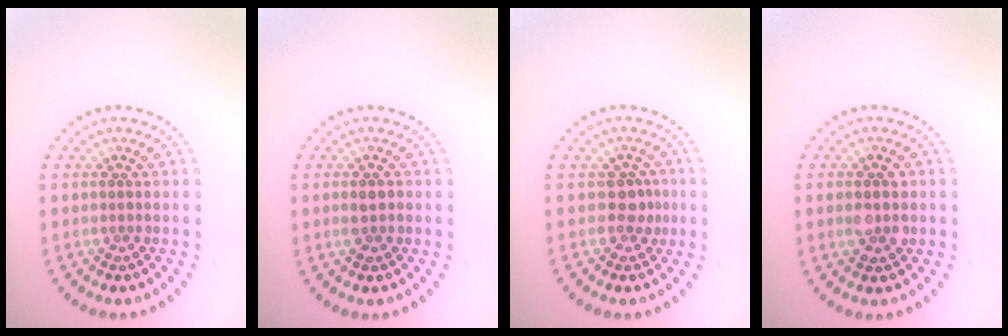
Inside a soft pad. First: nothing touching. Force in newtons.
{"total": 1.4, "press": 1.3, "slide": 0.3}
{"total": 1.7, "press": 1.4, "slide": 1.0}
{"total": 2.8, "press": 2.8, "slide": 0.1}